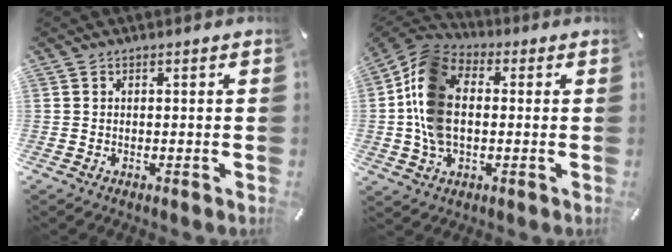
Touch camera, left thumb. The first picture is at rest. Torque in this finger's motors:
{"motor_torque": [0.63, 1.29, 1.20, 0.68, 0.25]}